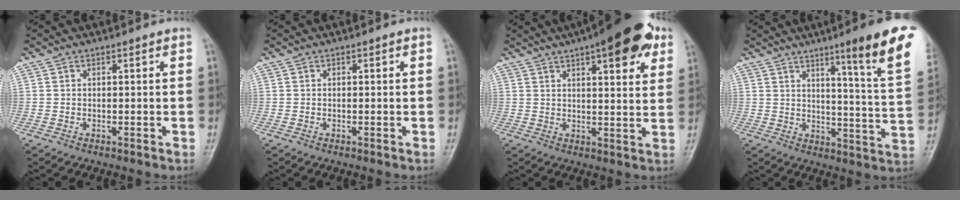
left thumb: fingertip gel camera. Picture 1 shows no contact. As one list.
[{"total": 0.0}, {"total": 15.4, "force": [8.1, 5.1, 12.0], "torque": [-0.135, -0.014, 0.104]}, {"total": 16.8, "force": [9.3, 0.9, 14.0], "torque": [-0.168, -0.054, 0.122]}]